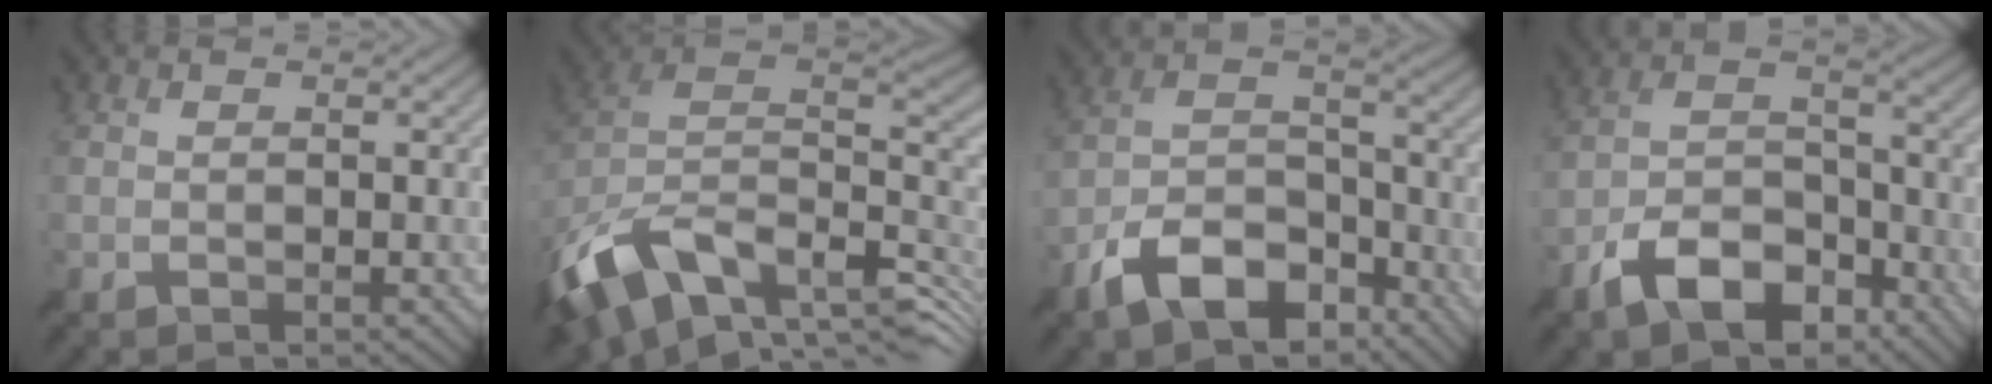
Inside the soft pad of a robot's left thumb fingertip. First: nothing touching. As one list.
[{"total": 17.3, "force": [-5.3, 11.0, 12.3], "torque": [-0.269, -0.034, -0.068]}, {"total": 10.7, "force": [-7.3, 4.9, 6.0], "torque": [-0.104, -0.001, -0.151]}, {"total": 9.5, "force": [-6.4, 4.4, 5.4], "torque": [-0.092, -0.003, -0.133]}]